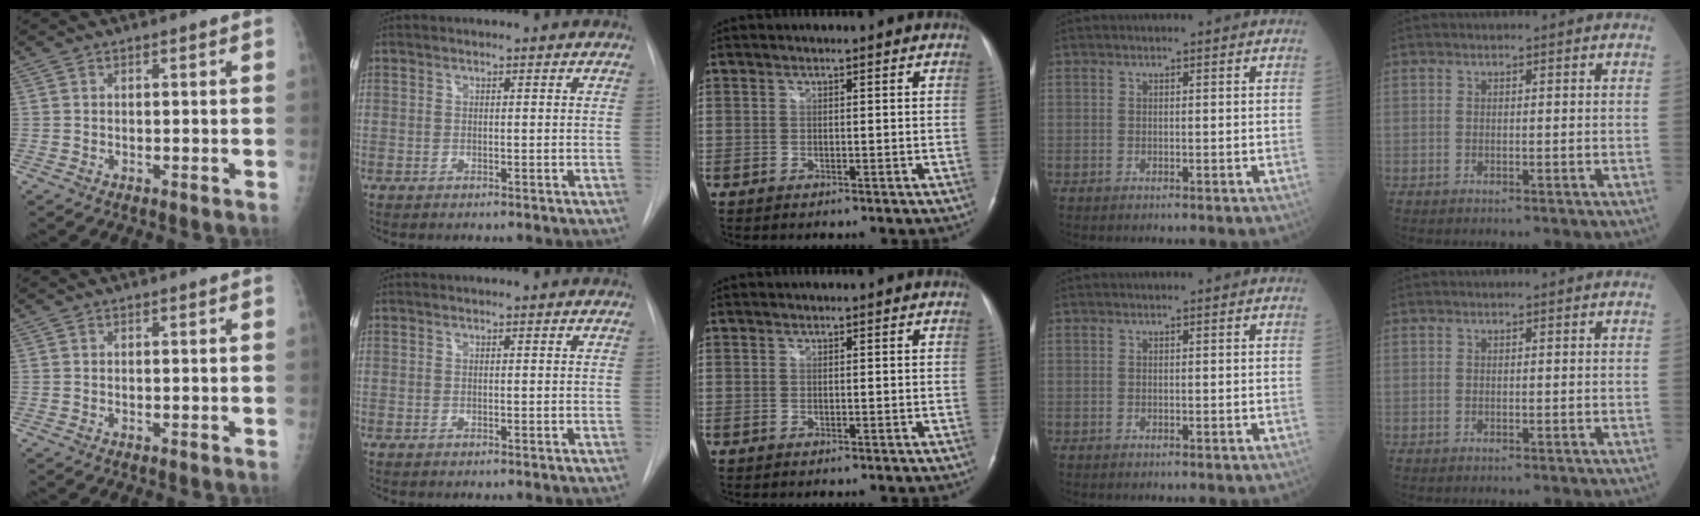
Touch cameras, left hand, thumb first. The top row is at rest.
{}